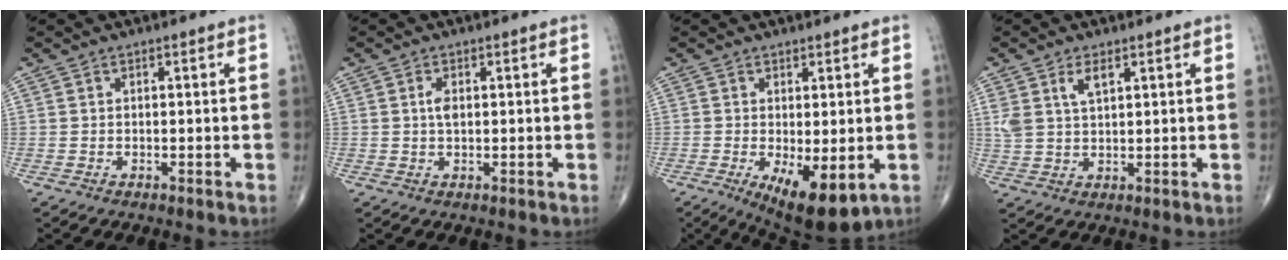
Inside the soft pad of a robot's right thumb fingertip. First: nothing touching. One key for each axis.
{"total": 2.1, "fx": 0.3, "fy": 1.1, "fz": 1.7, "tx": -0.031, "ty": 0.000, "tz": 0.004}
{"total": 10.0, "fx": -3.0, "fy": 3.9, "fz": 8.8, "tx": -0.127, "ty": -0.020, "tz": -0.034}
{"total": 4.8, "fx": 2.3, "fy": 2.3, "fz": 3.6, "tx": -0.071, "ty": -0.004, "tz": 0.050}